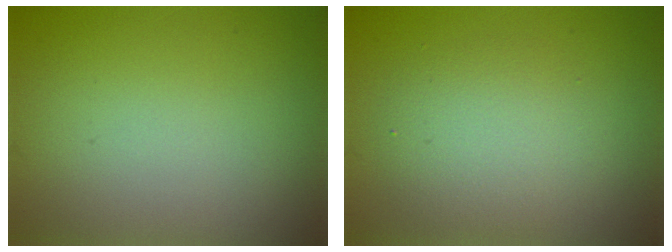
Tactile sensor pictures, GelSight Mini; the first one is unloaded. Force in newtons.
{"total": 3.5, "press": 3.5, "slide": 0.2}